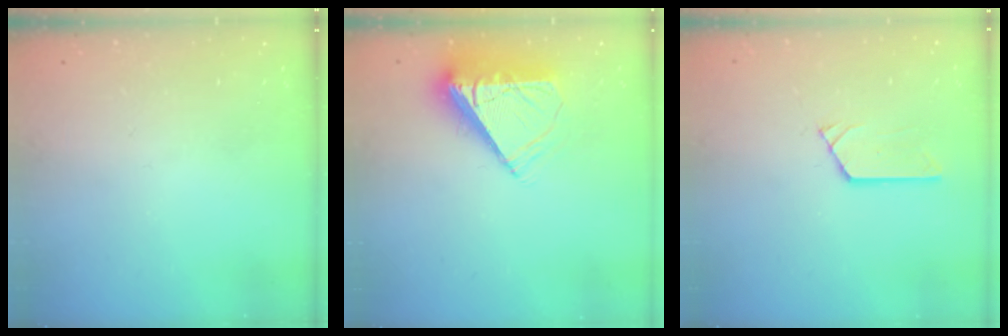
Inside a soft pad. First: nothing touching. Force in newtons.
{"total": 8.7, "press": 8.6, "slide": 1.3}
{"total": 2.9, "press": 2.9, "slide": 0.3}